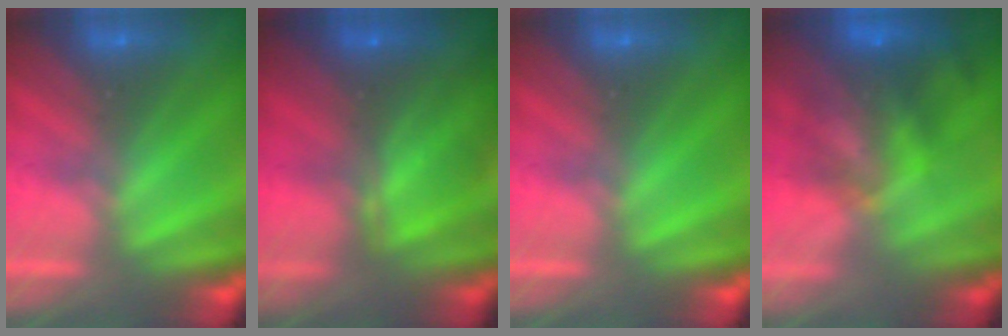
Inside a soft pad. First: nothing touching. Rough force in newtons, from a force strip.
{"total": 8.9}
{"total": 0.0}
{"total": 7.1}